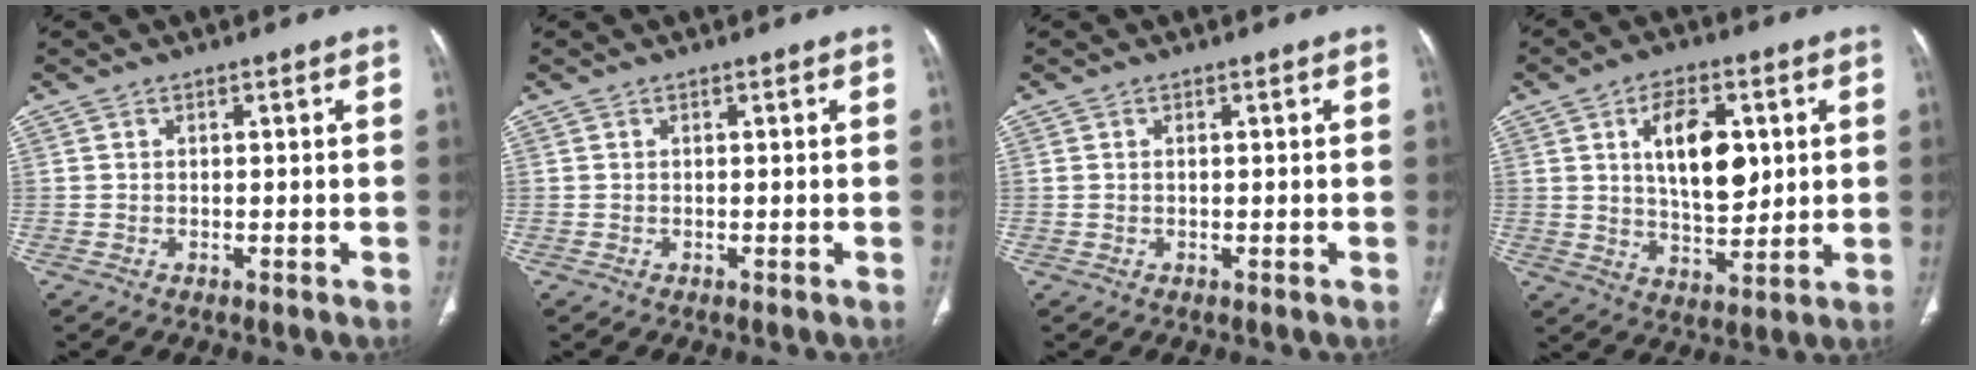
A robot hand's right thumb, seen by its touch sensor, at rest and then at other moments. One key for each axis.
{"total": 0.0}
{"total": 0.6, "fx": 0.2, "fy": 0.3, "fz": 0.5, "tx": -0.015, "ty": 0.010, "tz": 0.008}
{"total": 12.8, "fx": 3.2, "fy": 7.0, "fz": 10.3, "tx": -0.136, "ty": -0.019, "tz": 0.058}